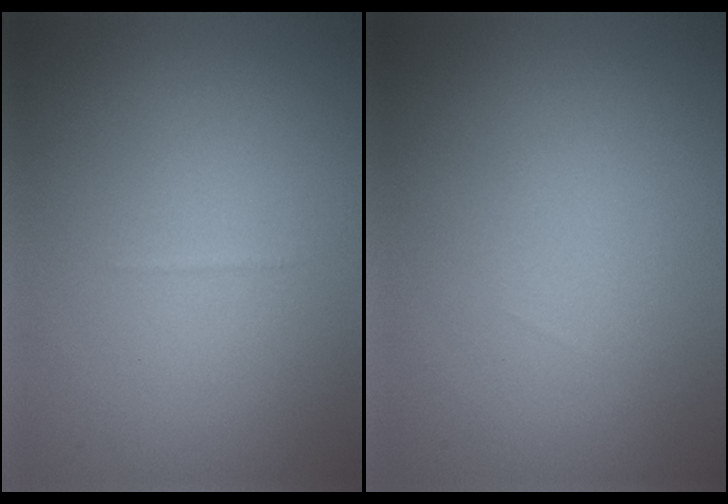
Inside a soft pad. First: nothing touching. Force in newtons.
{"total": 0.0}